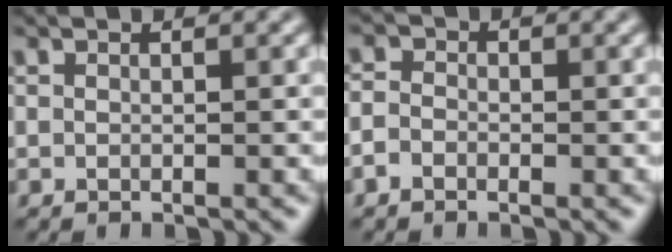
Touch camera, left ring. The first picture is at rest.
{"total": 1.5, "force": [-1.0, 1.0, 0.6], "torque": [-0.008, 0.002, -0.025]}